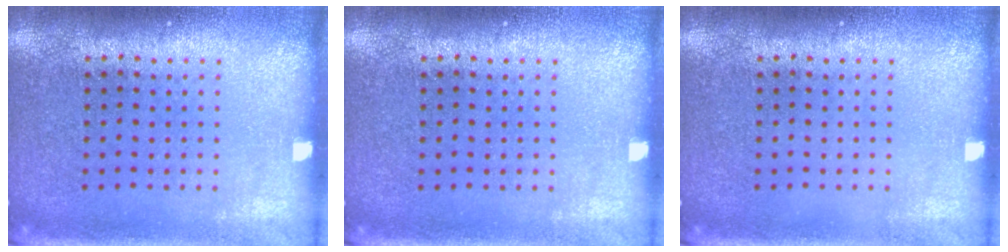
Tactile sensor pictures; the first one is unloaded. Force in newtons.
{"total": 0.0}
{"total": 0.0}